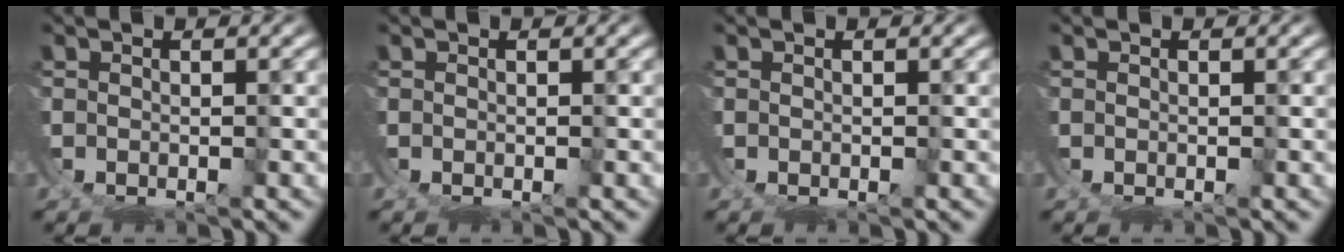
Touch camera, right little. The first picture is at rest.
{"total": 0.0}
{"total": 0.0}
{"total": 0.0}